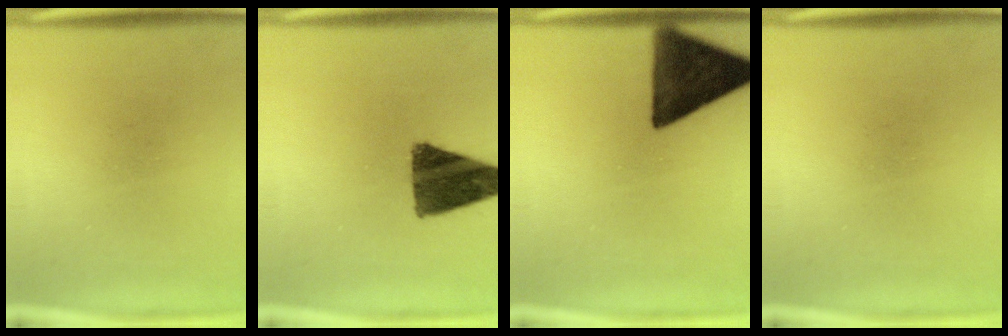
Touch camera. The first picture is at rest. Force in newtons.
{"total": 12.3}
{"total": 14.7}
{"total": 0.0}